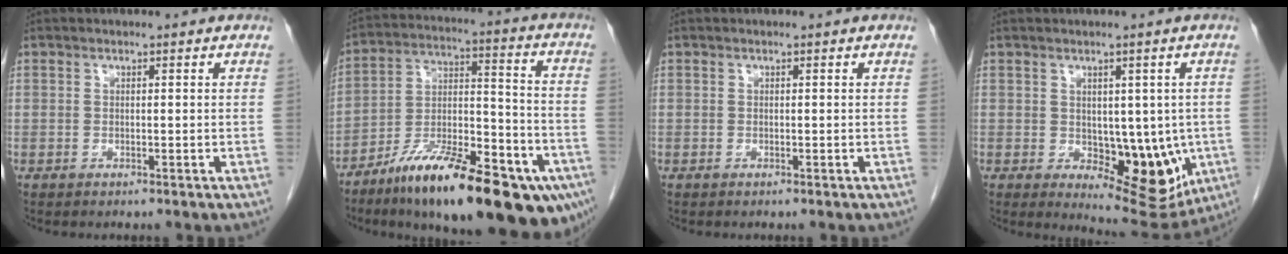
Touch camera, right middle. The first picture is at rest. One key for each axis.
{"total": 25.9, "fx": -16.4, "fy": 6.0, "fz": 19.1, "tx": -0.238, "ty": 0.010, "tz": -0.258}
{"total": 0.0}
{"total": 11.4, "fx": -2.0, "fy": 5.4, "fz": 9.8, "tx": -0.106, "ty": -0.013, "tz": -0.008}